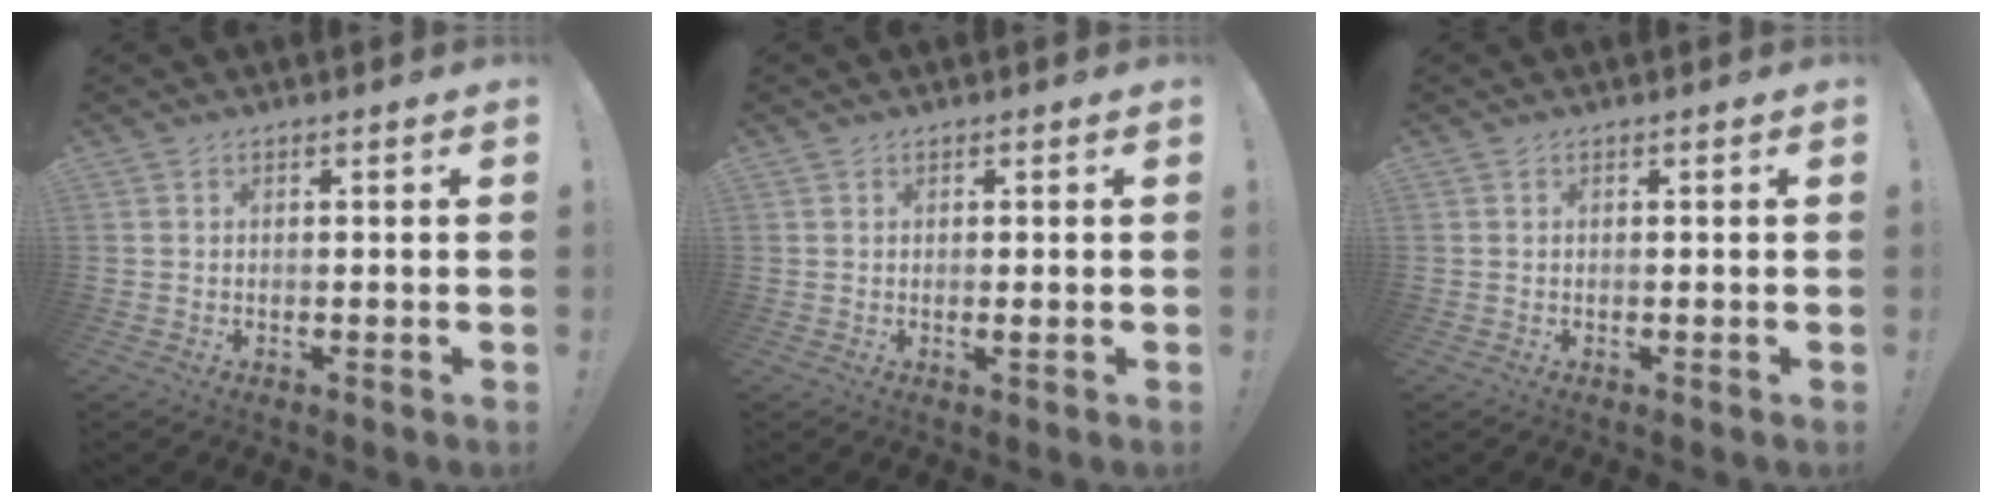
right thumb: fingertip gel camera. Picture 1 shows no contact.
{"total": 0.6, "force": [0.4, 0.1, 0.4], "torque": [-0.001, -0.003, 0.007]}
{"total": 0.0}